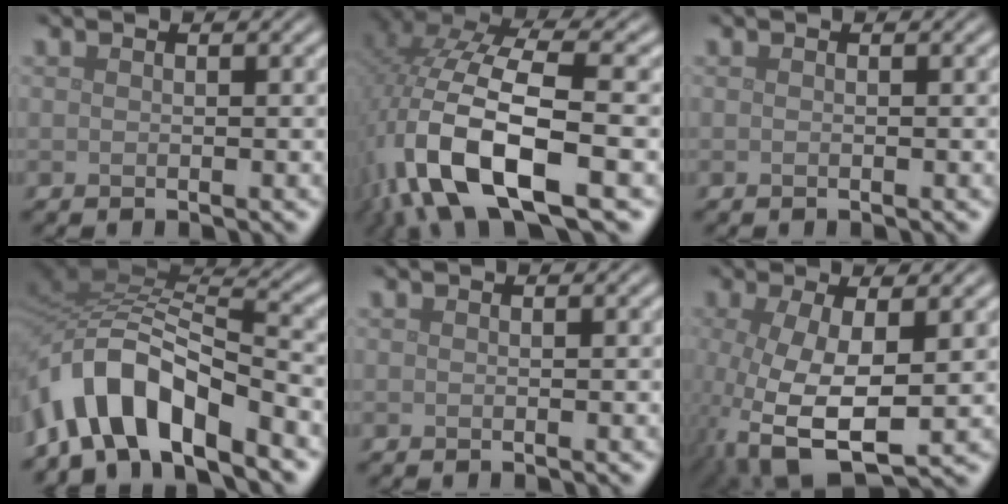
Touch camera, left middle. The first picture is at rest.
{"total": 13.9, "force": [-4.8, 5.5, 11.8], "torque": [-0.262, -0.015, -0.082]}
{"total": 0.0}
{"total": 9.2, "force": [-5.2, 3.9, 6.6], "torque": [-0.109, 0.013, -0.108]}
{"total": 0.0}
{"total": 8.2, "force": [-1.7, 3.7, 7.1], "torque": [-0.170, -0.022, -0.026]}